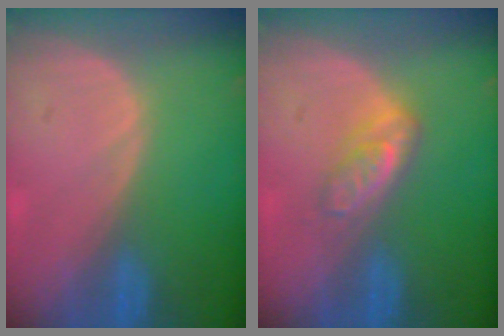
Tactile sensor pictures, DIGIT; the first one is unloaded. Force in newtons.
{"total": 4.8, "press": 4.2, "slide": 2.4}